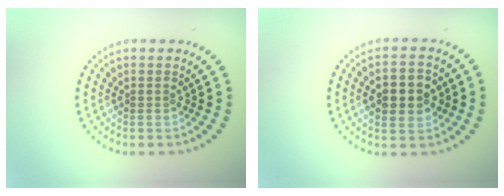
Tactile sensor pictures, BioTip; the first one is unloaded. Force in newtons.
{"total": 4.4, "press": 4.4, "slide": 0.3}